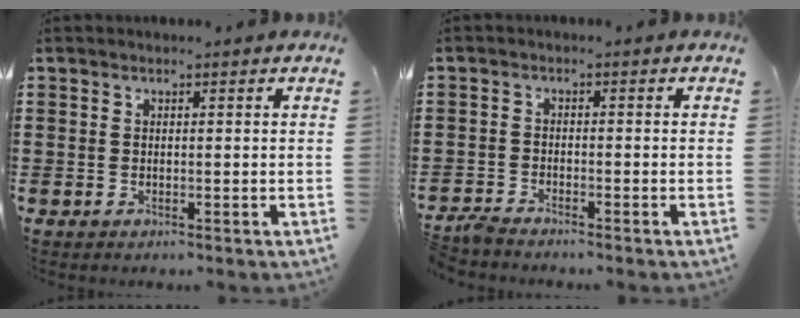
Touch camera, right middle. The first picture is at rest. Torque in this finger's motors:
{"motor_torque": [0.57, 0.28, 0.22, 0.10]}